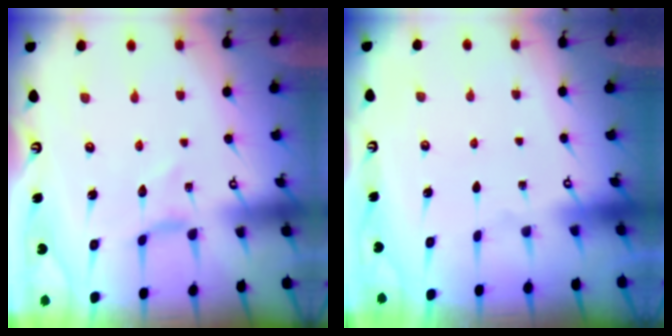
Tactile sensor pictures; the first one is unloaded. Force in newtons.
{"total": 0.0}